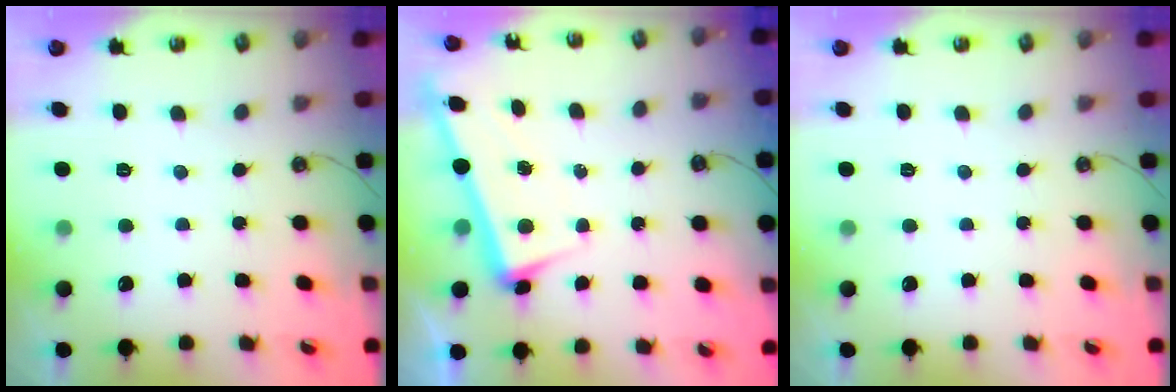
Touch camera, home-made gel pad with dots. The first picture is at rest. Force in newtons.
{"total": 3.6, "press": 3.4, "slide": 1.2}
{"total": 0.0}